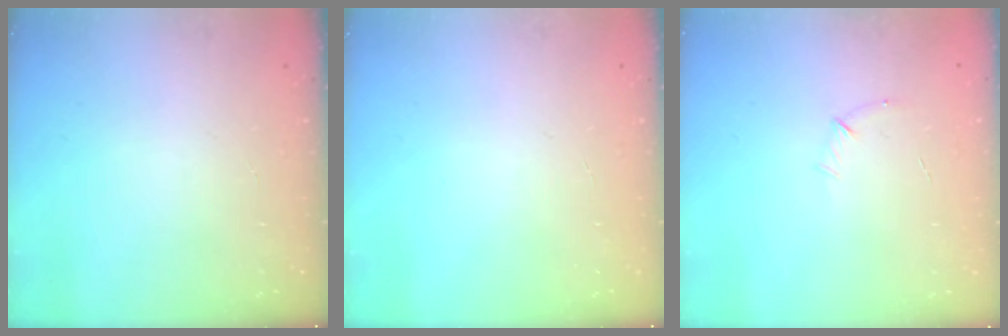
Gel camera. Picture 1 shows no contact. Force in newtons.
{"total": 0.0}
{"total": 4.9, "press": 4.7, "slide": 1.2}